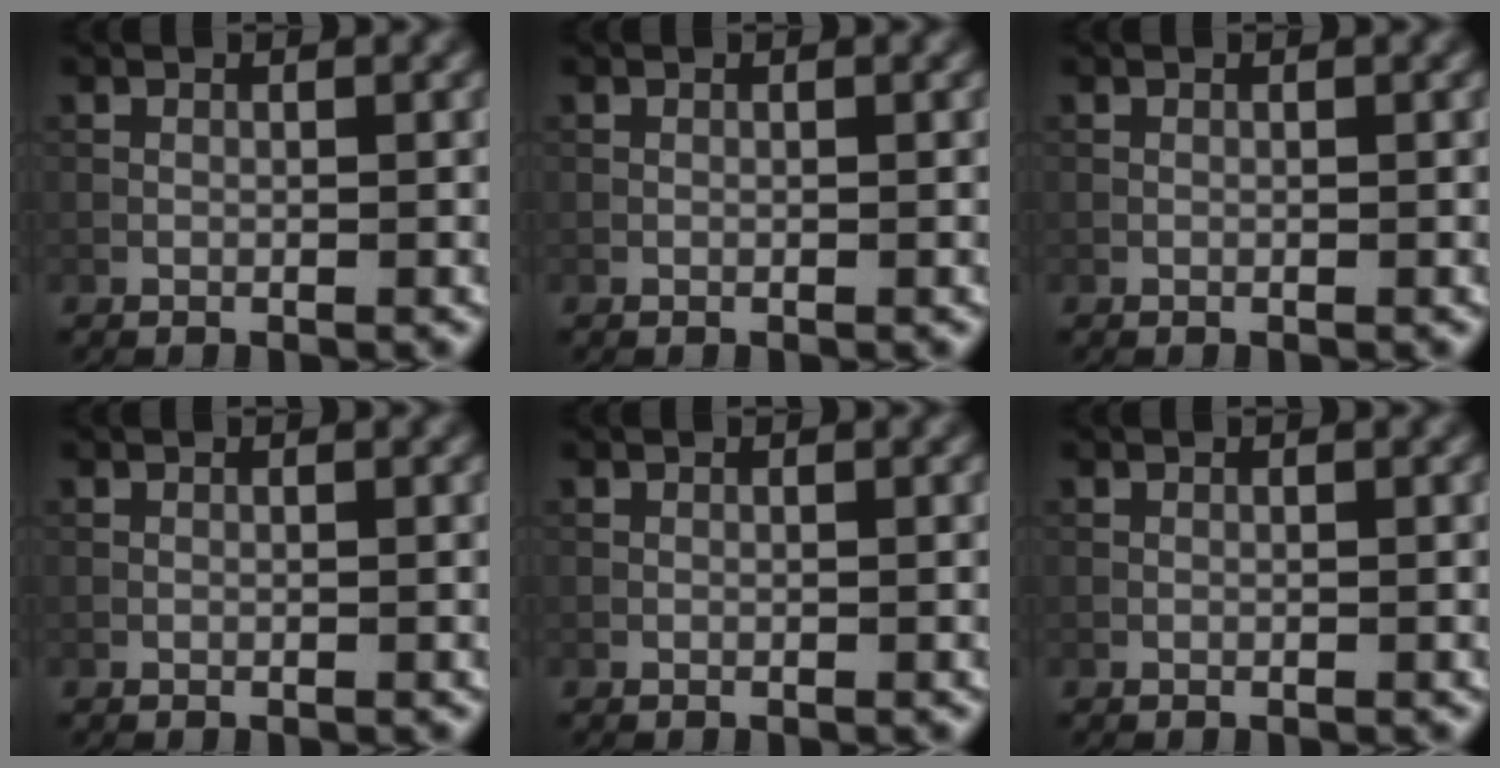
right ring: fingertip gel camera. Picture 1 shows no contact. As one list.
[{"total": 0.0}, {"total": 0.0}, {"total": 0.0}, {"total": 0.0}, {"total": 0.0}]